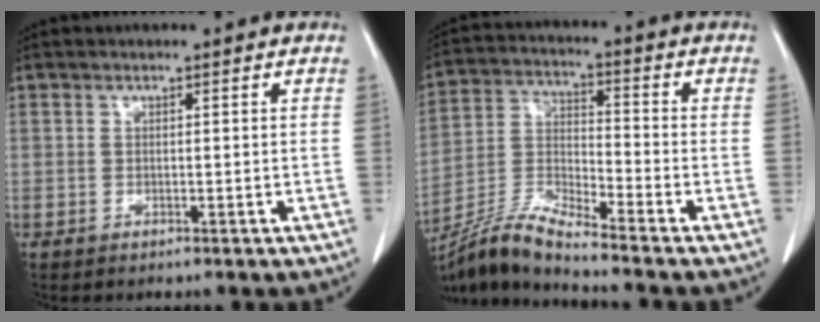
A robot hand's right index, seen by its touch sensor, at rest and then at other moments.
{"total": 9.6, "force": [-8.7, -1.4, 3.8], "torque": [-0.087, -0.011, -0.170]}